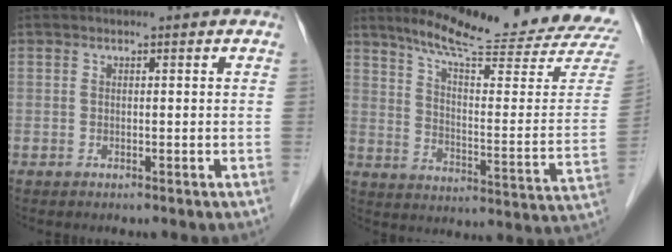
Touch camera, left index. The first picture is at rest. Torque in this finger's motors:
{"motor_torque": [-0.17, -0.19, 0.03, 0.01]}